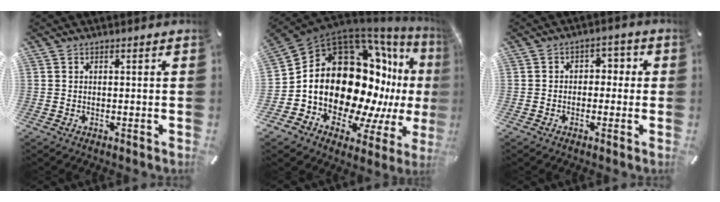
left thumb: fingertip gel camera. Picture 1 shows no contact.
{"total": 22.7, "force": [1.9, 16.9, 15.0], "torque": [-0.228, -0.088, 0.076]}
{"total": 3.5, "force": [-1.6, 2.7, 1.4], "torque": [-0.019, 0.015, -0.036]}